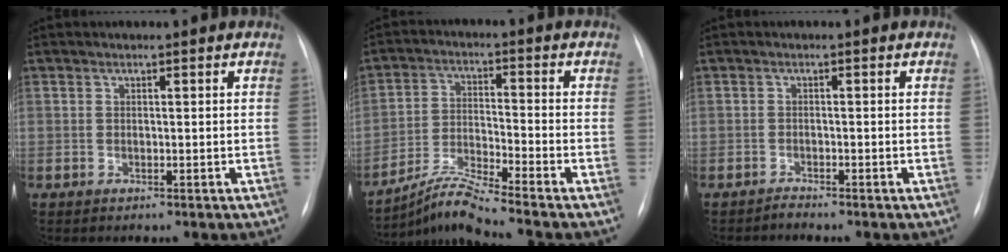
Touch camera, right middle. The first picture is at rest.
{"total": 7.7, "force": [-6.9, -2.1, 2.7], "torque": [-0.063, -0.018, -0.130]}
{"total": 0.8, "force": [-0.8, -0.2, -0.2], "torque": [0.006, -0.006, -0.012]}